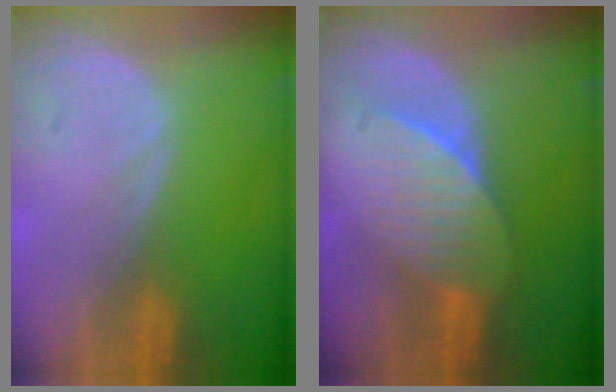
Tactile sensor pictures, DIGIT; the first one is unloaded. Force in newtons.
{"total": 6.7, "press": 6.3, "slide": 2.2}